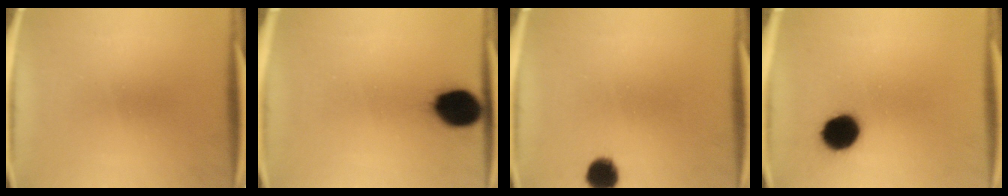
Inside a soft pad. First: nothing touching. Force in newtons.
{"total": 11.9}
{"total": 5.6}
{"total": 10.0}